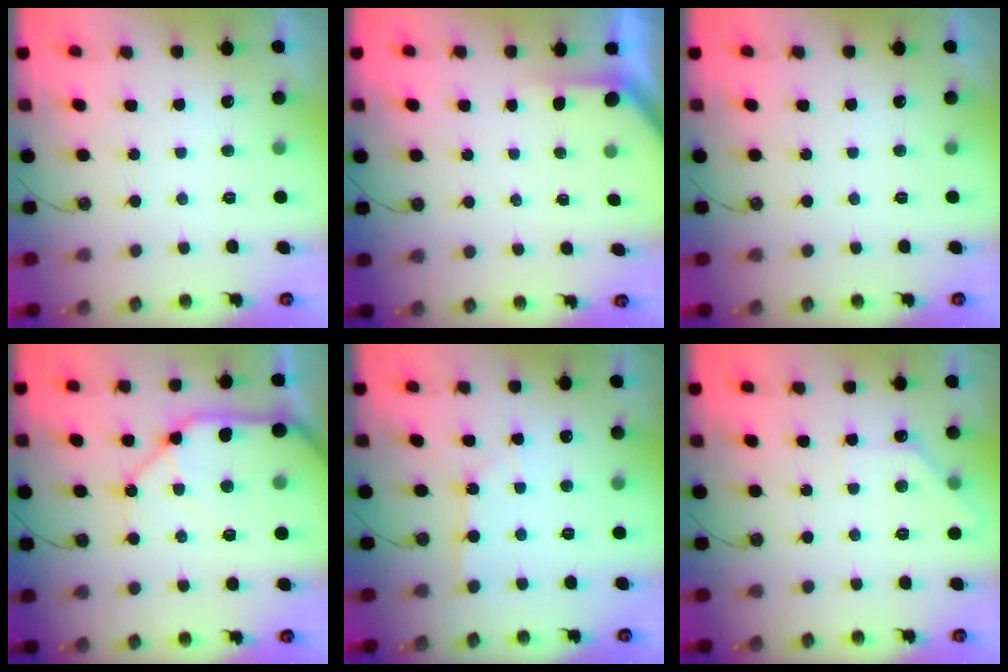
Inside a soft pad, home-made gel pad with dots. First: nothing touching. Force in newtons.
{"total": 1.9, "press": 1.9, "slide": 0.2}
{"total": 0.0}
{"total": 18.3, "press": 18.1, "slide": 2.9}
{"total": 1.8, "press": 1.8, "slide": 0.3}
{"total": 5.7, "press": 5.7, "slide": 0.8}